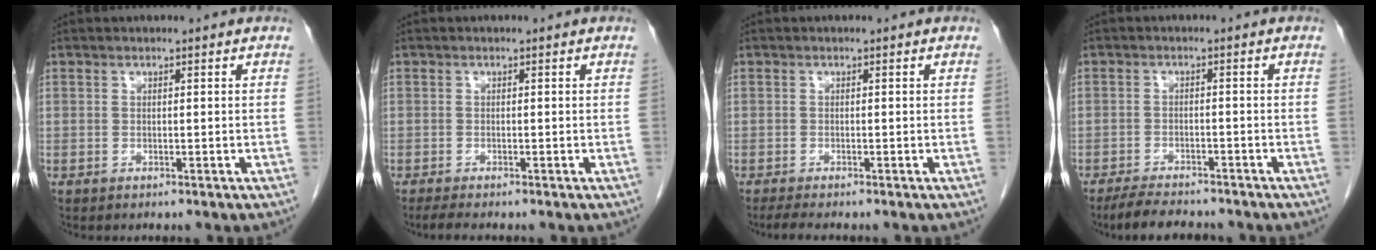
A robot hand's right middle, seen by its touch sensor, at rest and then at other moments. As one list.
[{"total": 2.1, "force": [-1.8, 0.0, 1.2], "torque": [-0.025, -0.007, -0.028]}, {"total": 2.7, "force": [-2.3, 0.1, 1.5], "torque": [-0.028, -0.008, -0.035]}, {"total": 7.2, "force": [-6.3, 1.6, 2.9], "torque": [-0.051, -0.014, -0.099]}]